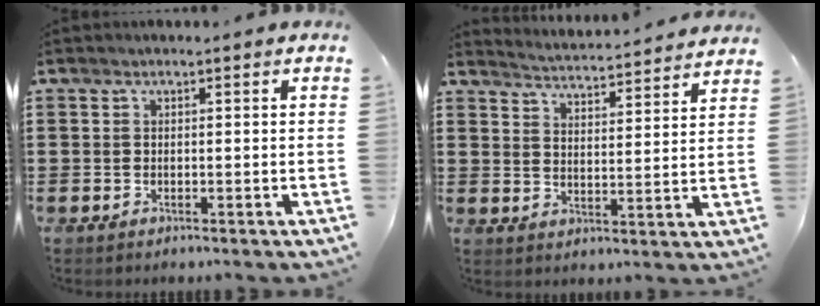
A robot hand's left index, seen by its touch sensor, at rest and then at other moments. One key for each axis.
{"total": 3.6, "fx": 3.5, "fy": -0.7, "fz": 0.0, "tx": -0.020, "ty": -0.033, "tz": 0.055}